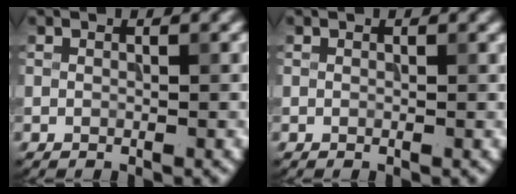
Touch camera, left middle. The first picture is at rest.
{"total": 0.0}